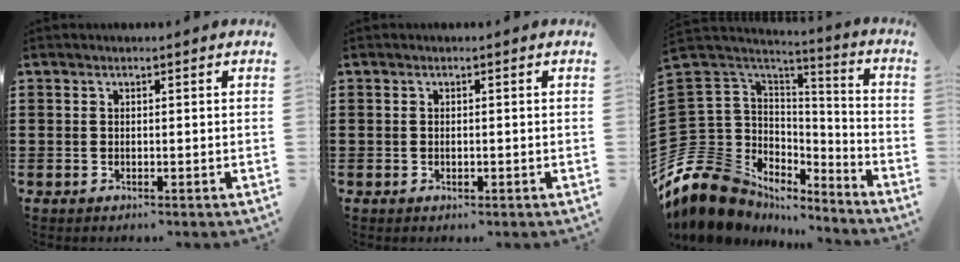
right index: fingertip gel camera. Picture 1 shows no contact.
{"total": 0.6, "force": [-0.2, 0.2, 0.5], "torque": [-0.012, -0.003, -0.003]}
{"total": 12.9, "force": [-7.5, 9.8, 3.7], "torque": [-0.143, -0.001, -0.138]}